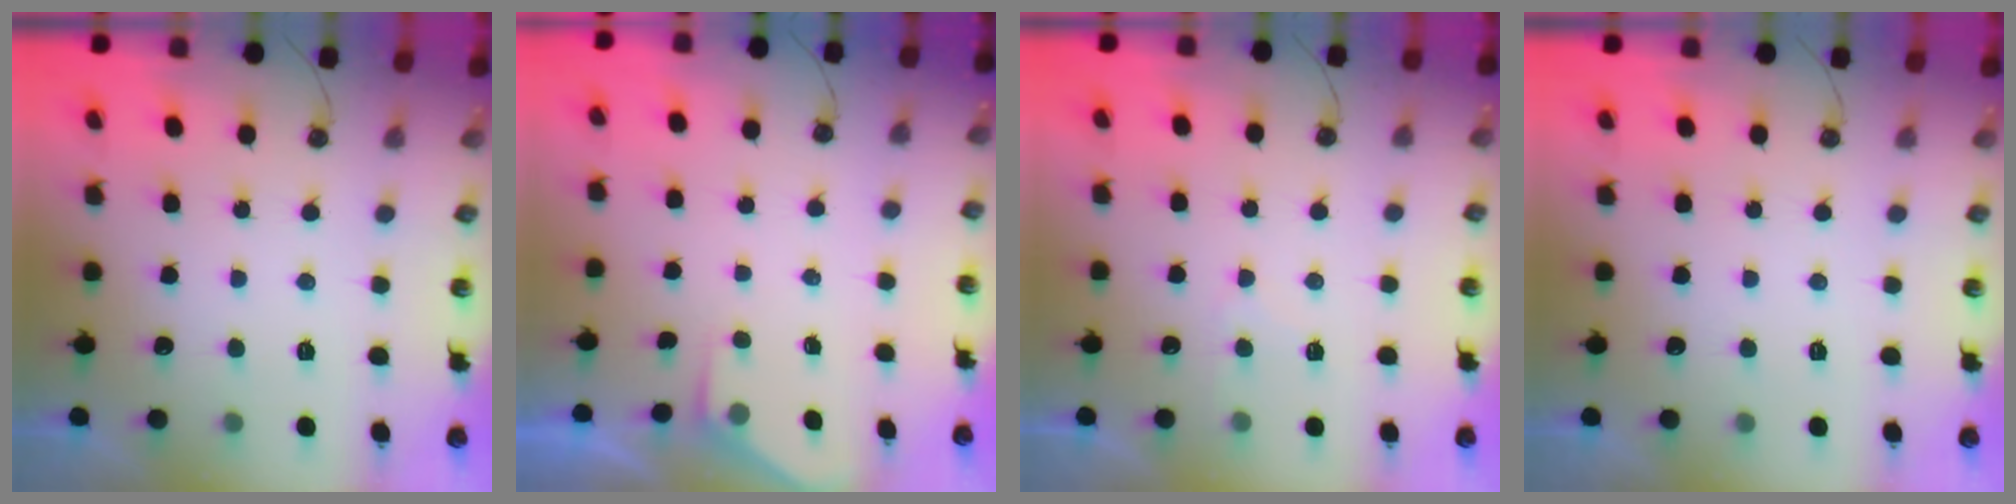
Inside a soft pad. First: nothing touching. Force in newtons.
{"total": 1.6, "press": 1.6, "slide": 0.3}
{"total": 4.4, "press": 4.4, "slide": 0.6}
{"total": 0.0}